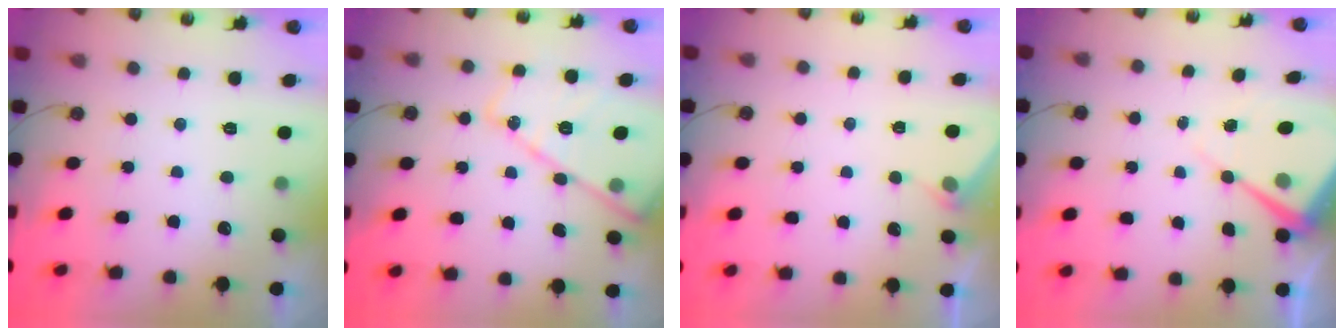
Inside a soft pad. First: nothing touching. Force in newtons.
{"total": 15.7, "press": 15.6, "slide": 1.7}
{"total": 3.0, "press": 2.9, "slide": 0.4}
{"total": 7.6, "press": 7.6, "slide": 0.7}